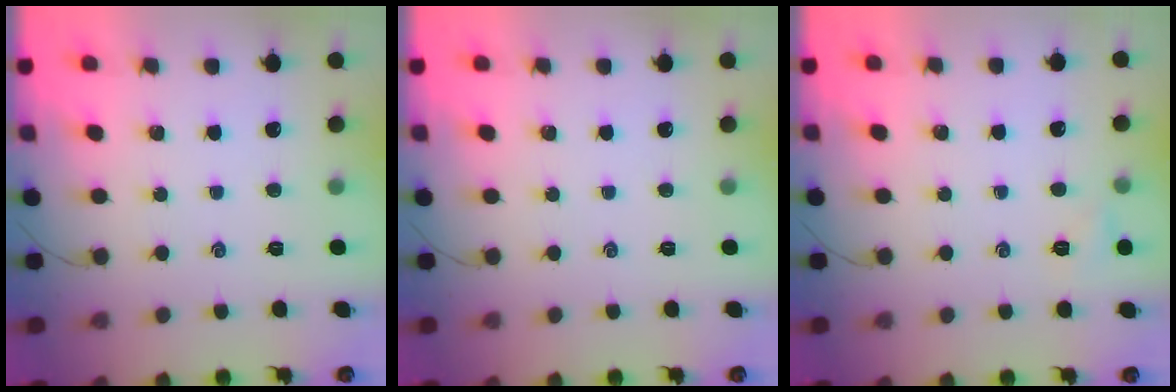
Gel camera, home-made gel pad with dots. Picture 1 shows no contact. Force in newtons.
{"total": 0.0}
{"total": 3.3, "press": 3.2, "slide": 0.8}